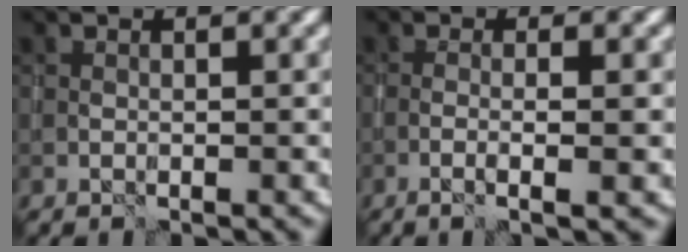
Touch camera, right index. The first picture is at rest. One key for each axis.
{"total": 3.0, "fx": -0.8, "fy": 0.4, "fz": 2.9, "tx": -0.044, "ty": 0.003, "tz": -0.020}